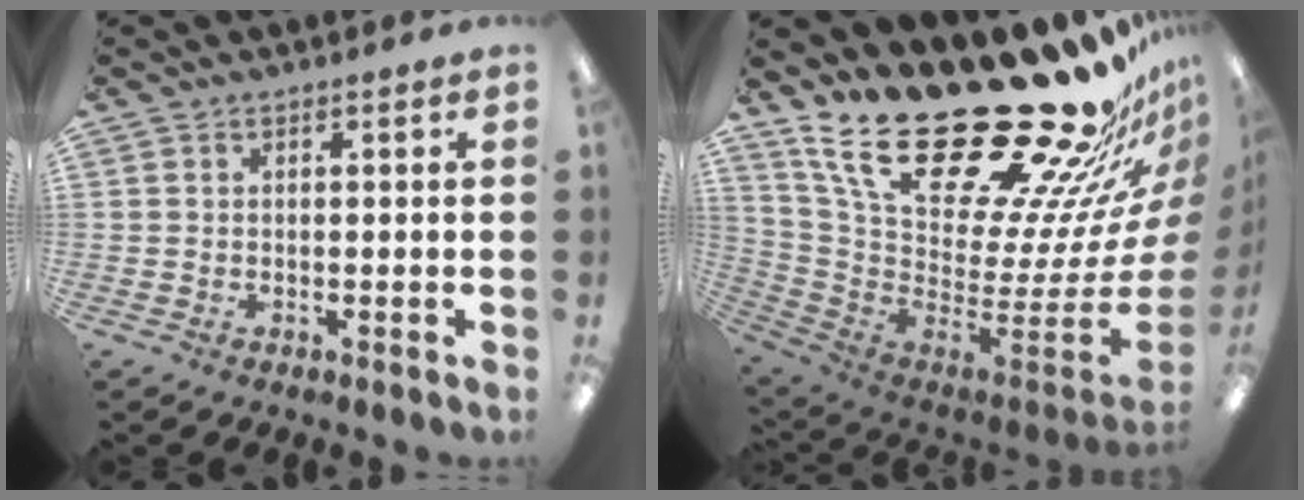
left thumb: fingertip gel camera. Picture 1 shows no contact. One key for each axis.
{"total": 34.7, "fx": 24.9, "fy": 12.7, "fz": 20.6, "tx": -0.270, "ty": -0.216, "tz": 0.469}